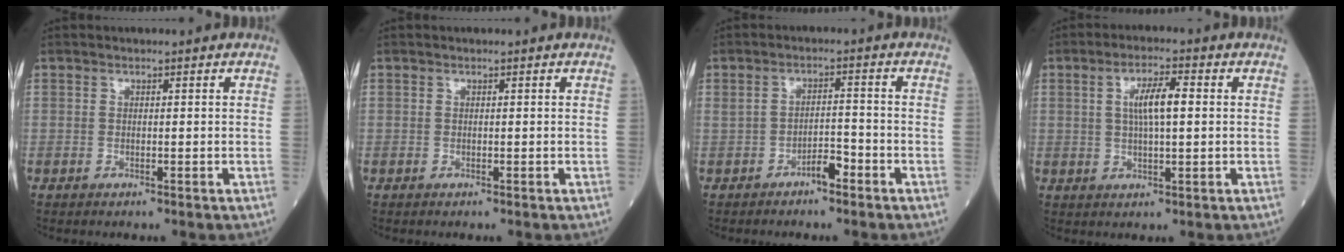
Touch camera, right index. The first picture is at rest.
{"total": 0.0}
{"total": 2.9, "force": [-1.9, 0.8, 2.1], "torque": [-0.031, 0.010, -0.031]}
{"total": 5.7, "force": [1.1, 1.1, 5.5], "torque": [-0.103, 0.009, 0.020]}